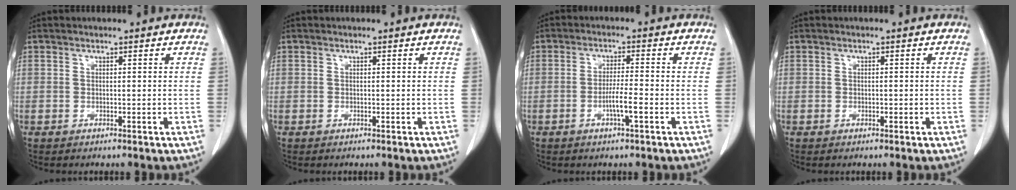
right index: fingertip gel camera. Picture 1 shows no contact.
{"total": 0.0}
{"total": 4.3, "force": [-1.6, 0.2, 4.0], "torque": [-0.073, -0.002, -0.030]}
{"total": 0.8, "force": [-0.2, 0.4, 0.7], "torque": [-0.017, 0.002, -0.001]}